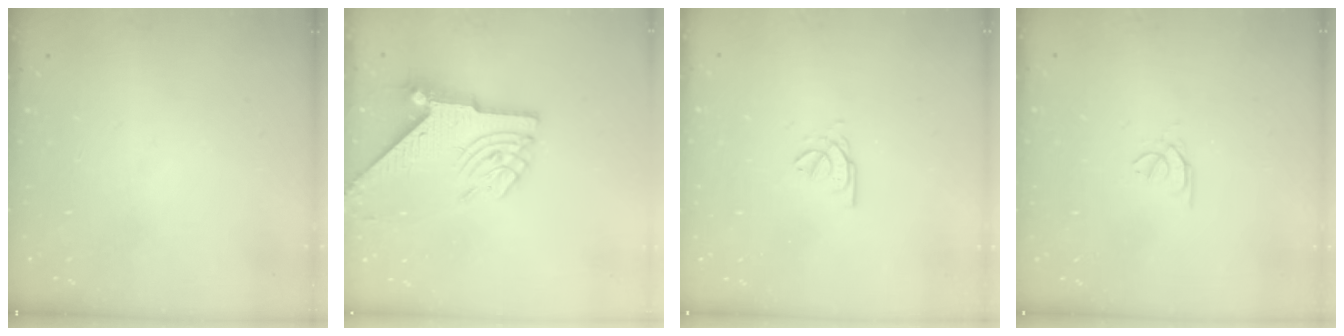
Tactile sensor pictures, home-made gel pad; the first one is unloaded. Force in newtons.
{"total": 8.0, "press": 7.9, "slide": 1.2}
{"total": 2.7, "press": 2.7, "slide": 0.4}
{"total": 0.6, "press": 0.4, "slide": 0.3}